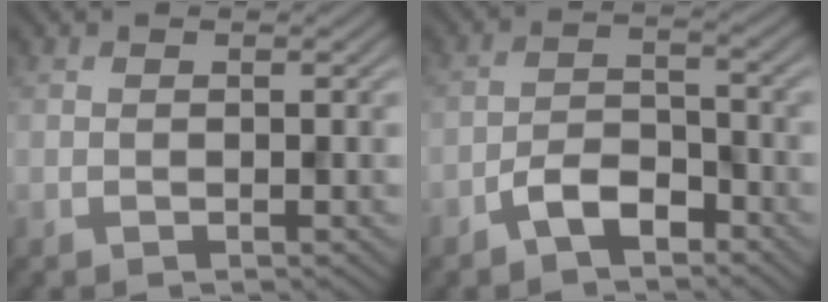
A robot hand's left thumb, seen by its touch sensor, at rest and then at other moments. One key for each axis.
{"total": 4.5, "fx": -3.1, "fy": 2.0, "fz": 2.6, "tx": -0.043, "ty": 0.006, "tz": -0.068}